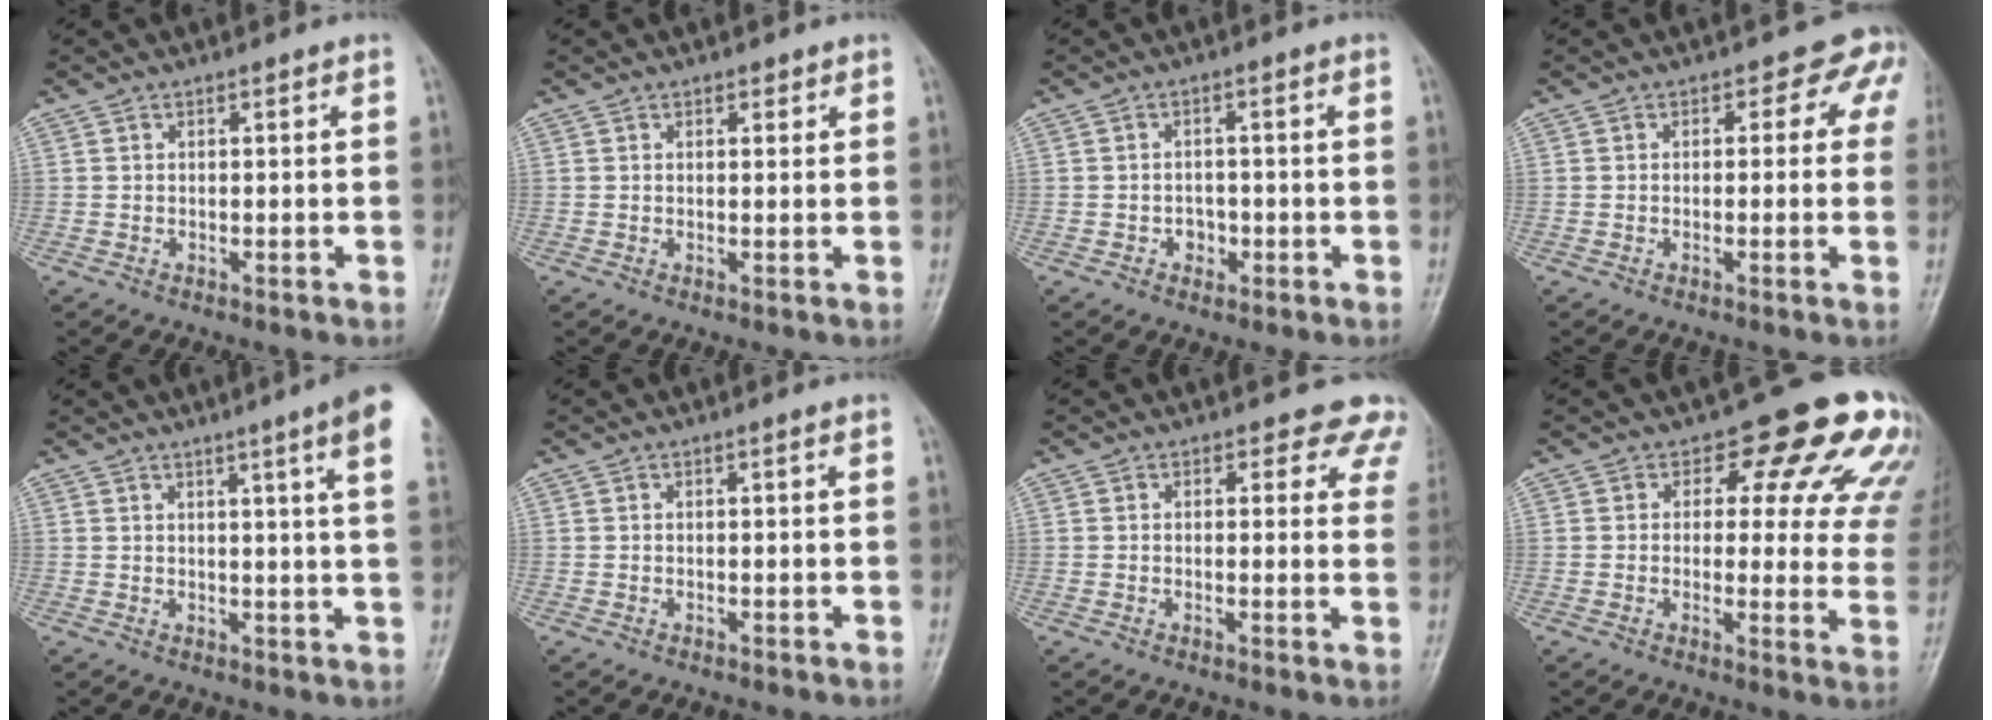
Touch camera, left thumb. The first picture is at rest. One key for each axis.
{"total": 1.2, "fx": 0.8, "fy": 0.8, "fz": 0.4, "tx": 0.012, "ty": -0.002, "tz": 0.007}
{"total": 2.5, "fx": -1.0, "fy": 2.2, "fz": 0.9, "tx": 0.007, "ty": 0.010, "tz": -0.018}
{"total": 3.7, "fx": 1.4, "fy": 3.1, "fz": 1.6, "tx": 0.024, "ty": 0.003, "tz": -0.009}
{"total": 9.4, "fx": 5.2, "fy": -0.3, "fz": 7.9, "tx": -0.096, "ty": -0.015, "tz": 0.051}
{"total": 0.0}
{"total": 6.5, "fx": 5.4, "fy": 3.6, "fz": 0.9, "tx": 0.044, "ty": -0.019, "tz": 0.032}
{"total": 15.0, "fx": 9.4, "fy": 7.4, "fz": 9.1, "tx": -0.042, "ty": -0.038, "tz": 0.082}